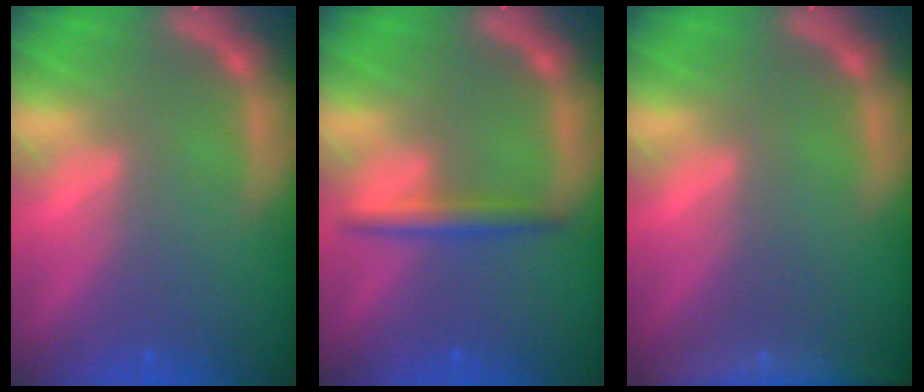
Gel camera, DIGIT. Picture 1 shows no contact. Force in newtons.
{"total": 2.5}
{"total": 7.4}